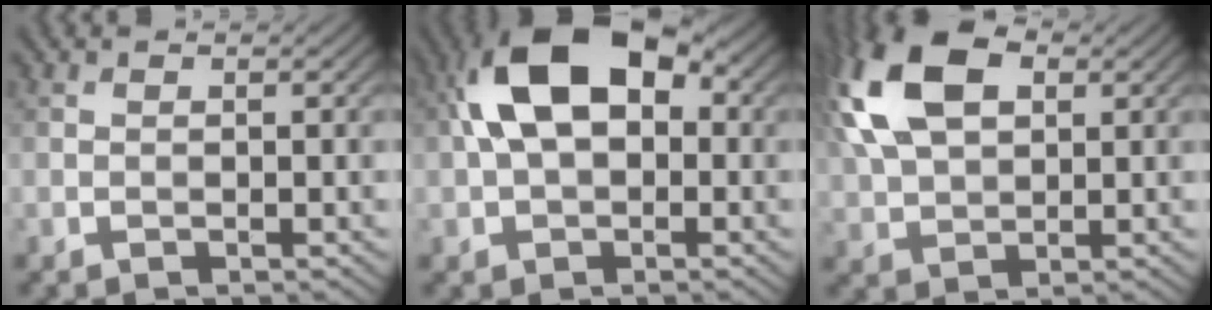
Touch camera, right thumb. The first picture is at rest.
{"total": 12.4, "force": [2.1, 7.5, 9.7], "torque": [-0.187, 0.020, 0.023]}
{"total": 13.3, "force": [4.5, 7.8, 9.8], "torque": [-0.239, 0.027, 0.080]}